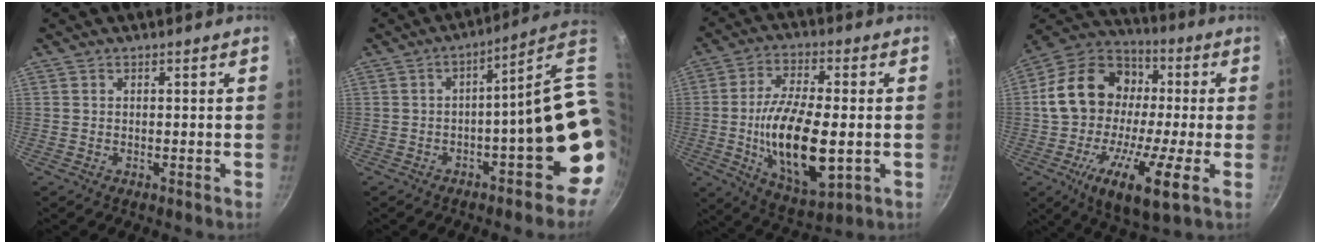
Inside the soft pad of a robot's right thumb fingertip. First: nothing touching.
{"total": 16.2, "force": [-1.9, 4.2, 15.6], "torque": [-0.161, 0.033, -0.020]}
{"total": 18.0, "force": [-2.3, 7.5, 16.2], "torque": [-0.294, -0.001, -0.036]}
{"total": 22.7, "force": [-3.0, 12.7, 18.6], "torque": [-0.298, 0.030, -0.073]}